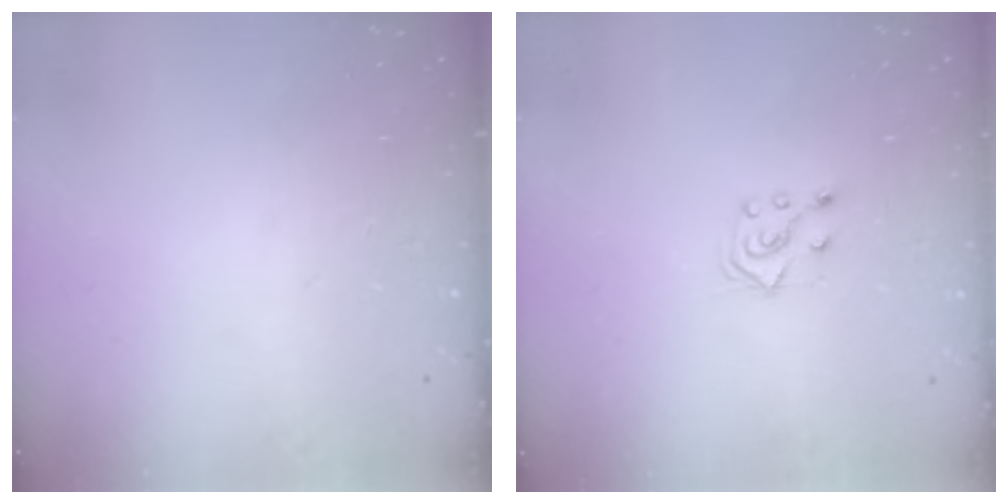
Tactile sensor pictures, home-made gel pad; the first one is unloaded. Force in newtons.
{"total": 5.7, "press": 5.7, "slide": 0.8}